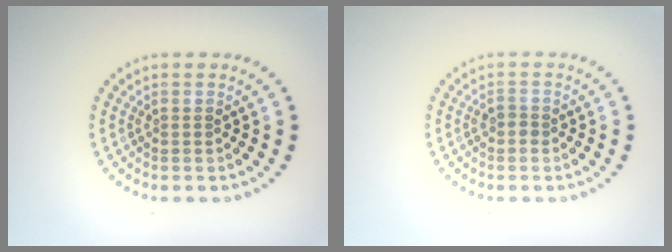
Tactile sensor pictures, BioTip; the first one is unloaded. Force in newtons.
{"total": 1.0, "press": 0.9, "slide": 0.4}